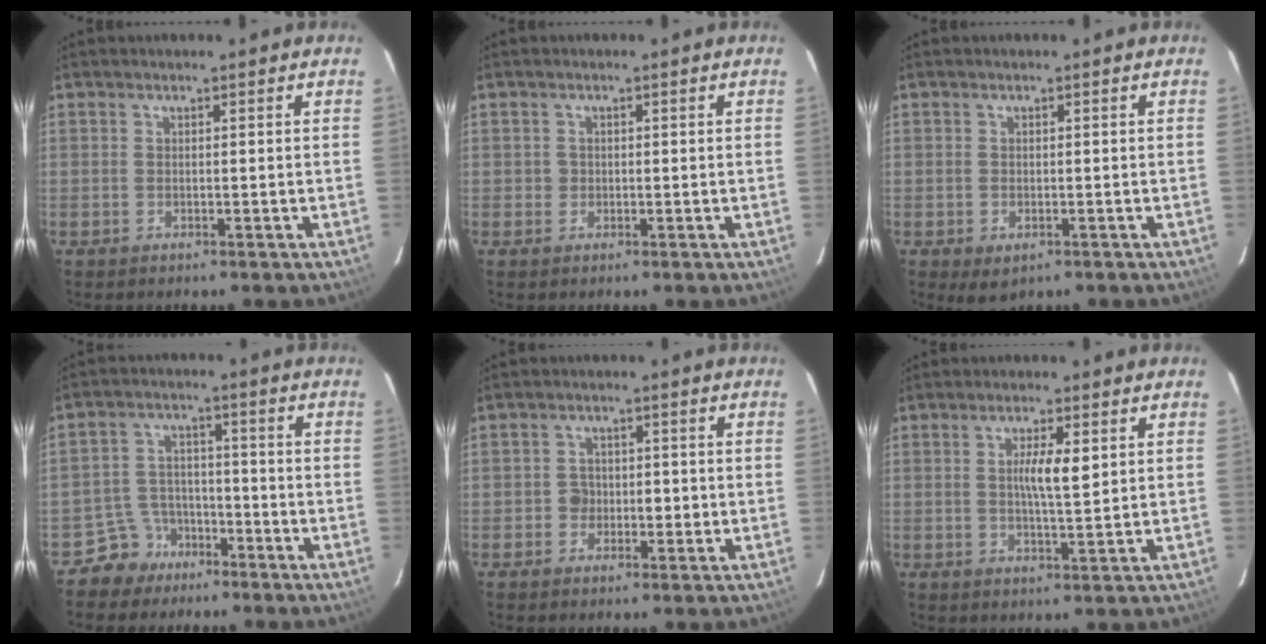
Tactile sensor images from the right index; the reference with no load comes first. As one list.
[{"total": 1.1, "force": [0.0, 1.1, 0.2], "torque": [-0.003, 0.004, 0.003]}, {"total": 2.6, "force": [-1.2, 1.6, 1.6], "torque": [-0.028, -0.004, -0.004]}, {"total": 6.1, "force": [-4.1, 4.5, 0.0], "torque": [0.006, 0.014, -0.068]}, {"total": 3.1, "force": [-0.5, 2.6, 1.6], "torque": [-0.019, 0.013, -0.006]}, {"total": 4.8, "force": [1.1, 0.6, 4.7], "torque": [-0.084, -0.001, 0.019]}]